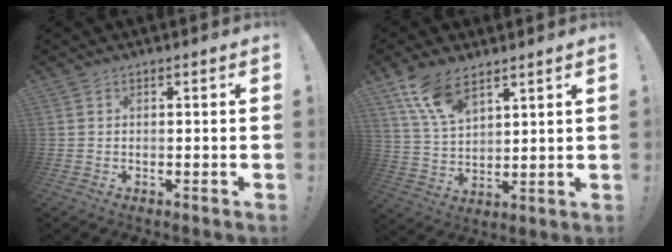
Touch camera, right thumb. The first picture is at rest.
{"total": 11.1, "force": [8.0, 4.9, 6.0], "torque": [-0.115, -0.041, 0.154]}